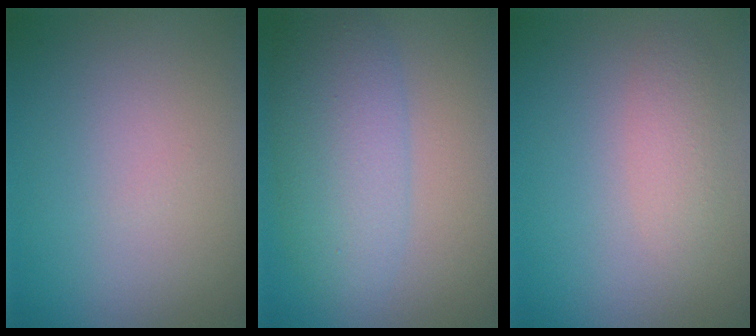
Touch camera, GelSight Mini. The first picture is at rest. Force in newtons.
{"total": 6.0, "press": 6.0, "slide": 0.1}
{"total": 1.8, "press": 1.8, "slide": 0.0}